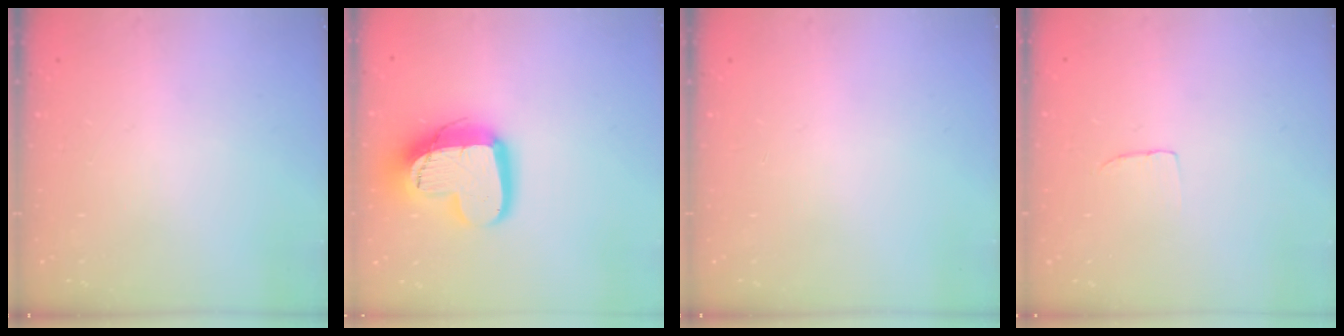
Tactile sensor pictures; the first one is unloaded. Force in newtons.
{"total": 16.8, "press": 16.7, "slide": 1.5}
{"total": 0.0}
{"total": 2.7, "press": 2.7, "slide": 0.2}